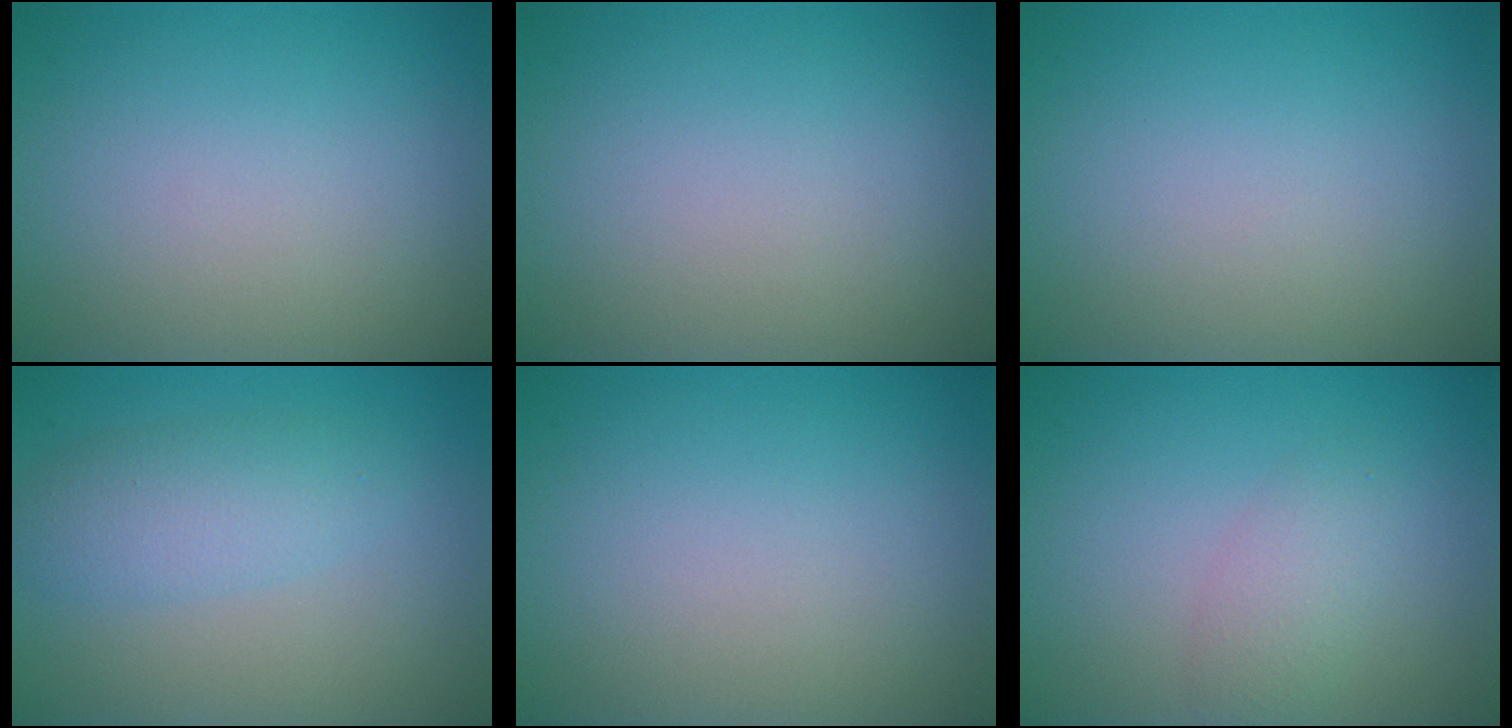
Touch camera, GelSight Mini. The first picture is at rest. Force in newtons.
{"total": 0.0}
{"total": 0.0}
{"total": 3.3, "press": 3.3, "slide": 0.1}
{"total": 0.0}
{"total": 2.2, "press": 2.2, "slide": 0.2}